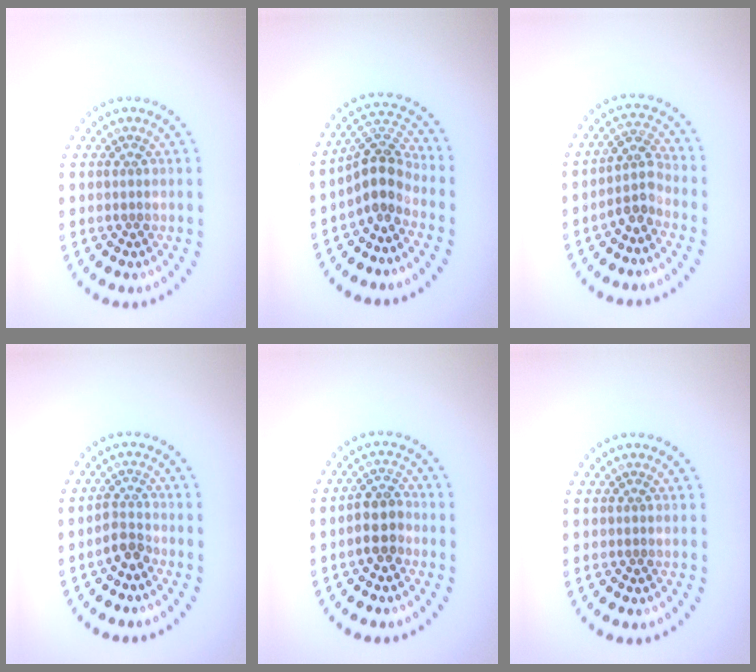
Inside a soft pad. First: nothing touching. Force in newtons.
{"total": 3.9, "press": 3.1, "slide": 2.5}
{"total": 2.6, "press": 2.0, "slide": 1.7}
{"total": 1.9, "press": 1.5, "slide": 1.2}
{"total": 2.9, "press": 2.6, "slide": 1.3}
{"total": 0.0}